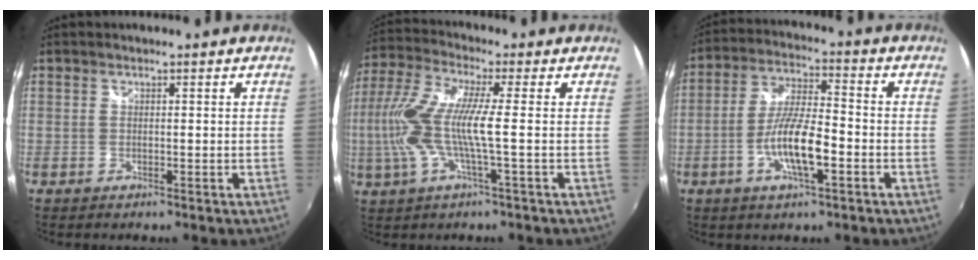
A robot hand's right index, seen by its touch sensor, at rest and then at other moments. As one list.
[{"total": 11.9, "force": [-1.3, 0.7, 11.8], "torque": [-0.230, -0.003, -0.026]}, {"total": 10.5, "force": [-3.7, 2.4, 9.5], "torque": [-0.189, -0.001, -0.069]}]